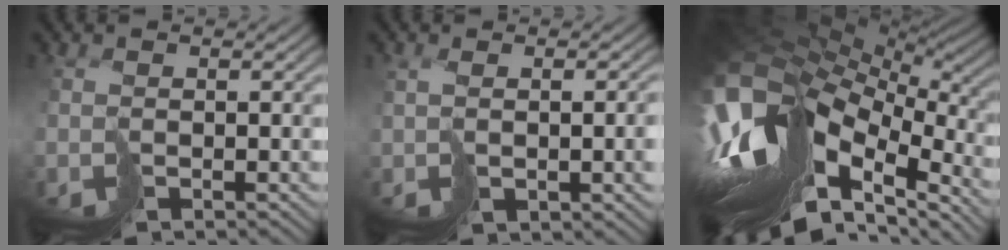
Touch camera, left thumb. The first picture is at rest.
{"total": 4.8, "force": [0.6, 2.0, 4.3], "torque": [-0.085, -0.007, 0.026]}
{"total": 16.0, "force": [-4.4, 9.5, 12.1], "torque": [-0.270, -0.011, -0.041]}